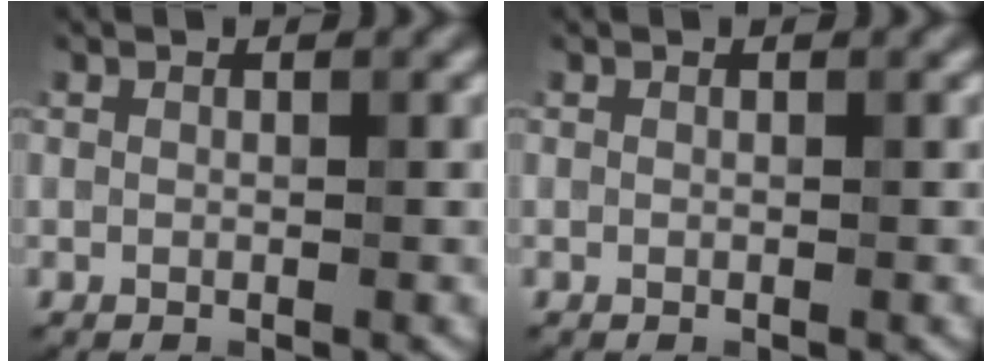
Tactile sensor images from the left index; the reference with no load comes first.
{"total": 0.0}